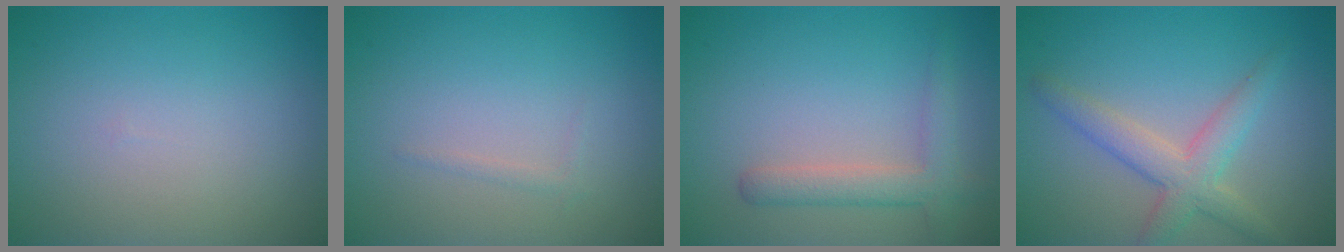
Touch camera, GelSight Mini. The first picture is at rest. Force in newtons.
{"total": 0.6, "press": 0.6, "slide": 0.1}
{"total": 2.9, "press": 2.9, "slide": 0.2}
{"total": 3.8, "press": 3.8, "slide": 0.3}